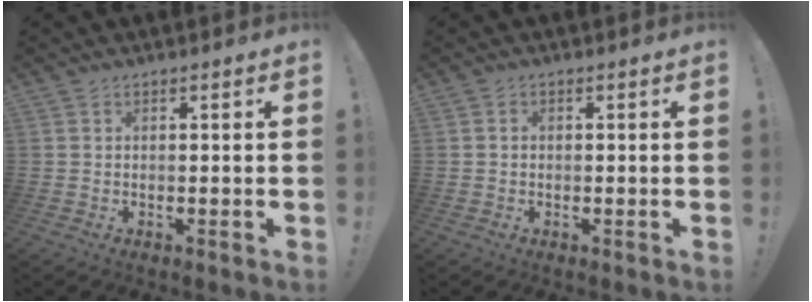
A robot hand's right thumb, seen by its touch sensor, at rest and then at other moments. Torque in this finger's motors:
{"motor_torque": [-0.13, 0.00, -0.14, -0.11, 0.03]}